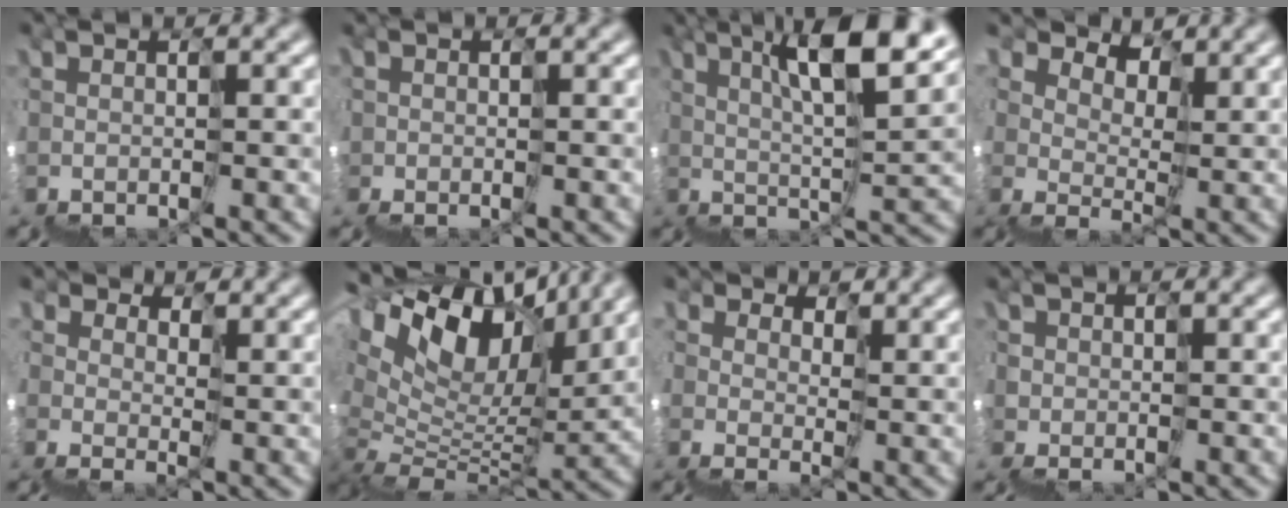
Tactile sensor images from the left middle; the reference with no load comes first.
{"total": 1.4, "force": [-0.4, 1.1, 0.7], "torque": [-0.016, -0.006, -0.005]}
{"total": 8.8, "force": [5.5, 1.6, 6.7], "torque": [-0.092, 0.032, 0.091]}
{"total": 3.6, "force": [3.4, 0.6, -1.0], "torque": [0.026, 0.016, 0.064]}
{"total": 2.4, "force": [0.7, 2.1, 1.0], "torque": [-0.017, -0.004, 0.016]}
{"total": 9.8, "force": [7.5, 3.8, 5.2], "torque": [-0.107, 0.047, 0.129]}
{"total": 3.1, "force": [0.9, 2.6, 1.4], "torque": [-0.017, -0.004, 0.022]}
{"total": 3.0, "force": [-0.2, 2.5, 1.6], "torque": [-0.030, -0.015, 0.005]}